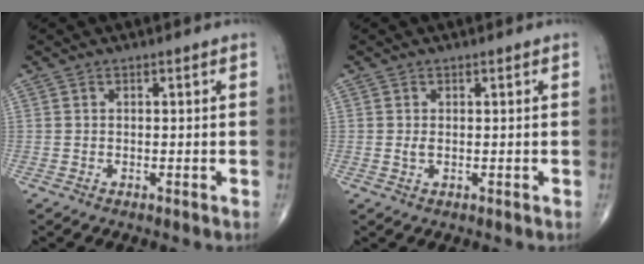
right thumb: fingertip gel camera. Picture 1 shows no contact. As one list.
[{"total": 1.2, "force": [0.0, 0.6, 1.0], "torque": [-0.021, -0.002, 0.001]}]